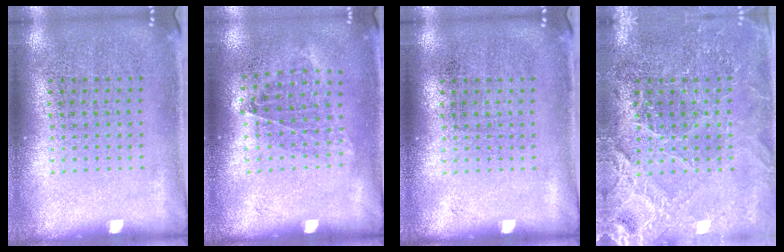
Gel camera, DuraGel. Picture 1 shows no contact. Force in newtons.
{"total": 1.0, "press": 0.8, "slide": 0.6}
{"total": 0.0}
{"total": 3.4, "press": 3.3, "slide": 0.8}